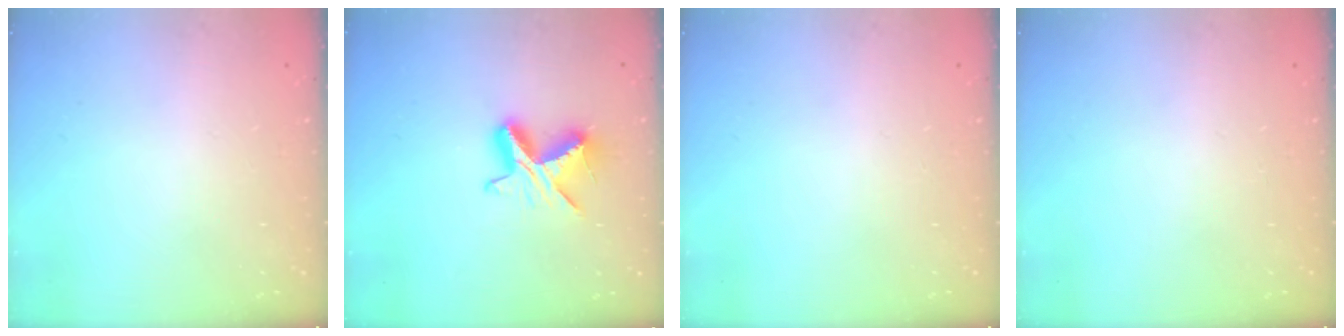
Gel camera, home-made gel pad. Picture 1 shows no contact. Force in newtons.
{"total": 9.4, "press": 9.4, "slide": 0.3}
{"total": 0.0}
{"total": 0.0}